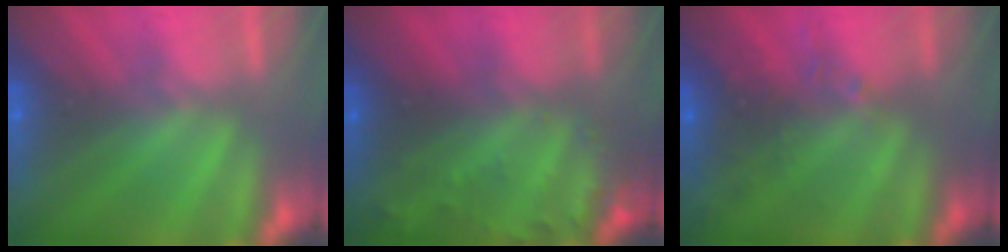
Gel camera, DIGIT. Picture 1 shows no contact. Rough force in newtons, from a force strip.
{"total": 7.6}
{"total": 7.7}